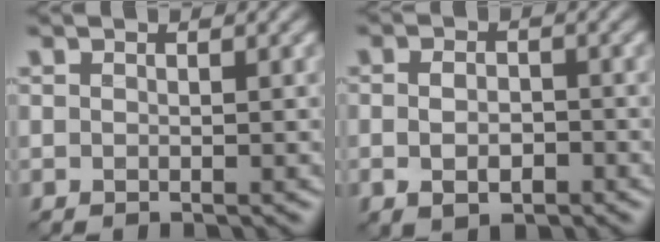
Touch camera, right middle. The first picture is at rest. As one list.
[{"total": 2.3, "force": [-0.8, 1.4, 1.7], "torque": [-0.027, -0.001, -0.013]}]